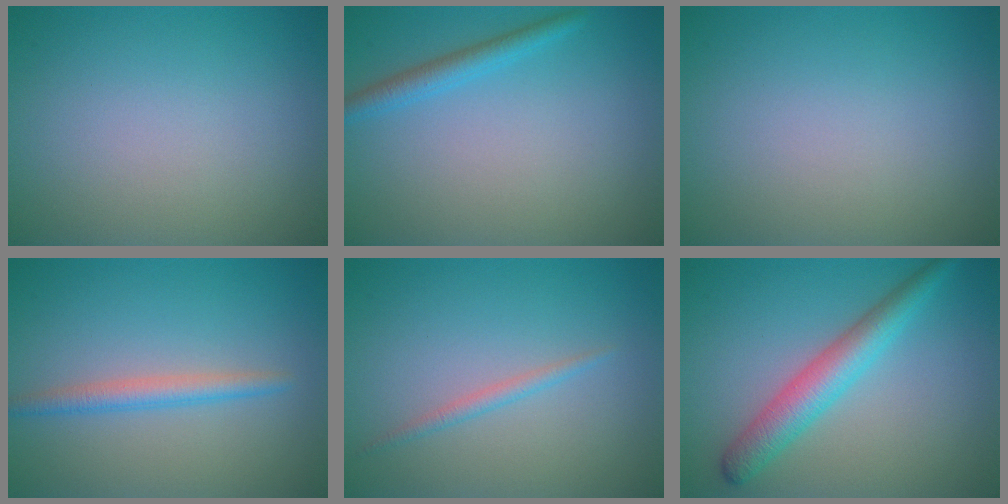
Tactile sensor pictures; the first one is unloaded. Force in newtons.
{"total": 2.1, "press": 2.0, "slide": 0.2}
{"total": 0.0}
{"total": 2.1, "press": 2.1, "slide": 0.1}
{"total": 1.1, "press": 1.1, "slide": 0.0}
{"total": 4.2, "press": 4.2, "slide": 0.0}